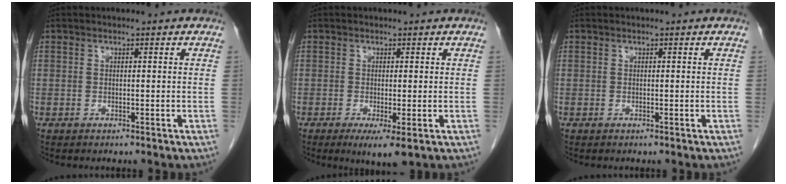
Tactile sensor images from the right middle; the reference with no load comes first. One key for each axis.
{"total": 4.2, "fx": -1.7, "fy": 0.7, "fz": 3.7, "tx": -0.055, "ty": -0.012, "tz": -0.020}
{"total": 0.0}